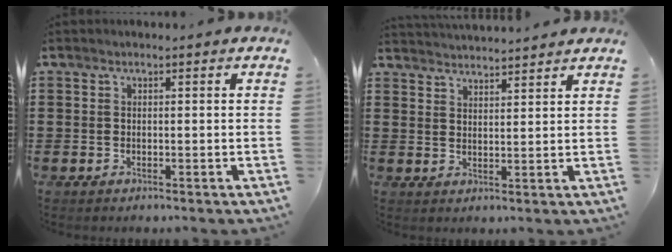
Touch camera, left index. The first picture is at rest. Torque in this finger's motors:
{"motor_torque": [2.14, 0.00, 0.27, 0.08]}